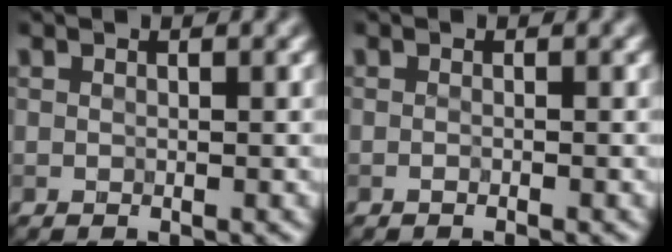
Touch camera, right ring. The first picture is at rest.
{"total": 0.7, "force": [-0.6, 0.0, 0.2], "torque": [0.000, -0.003, -0.012]}